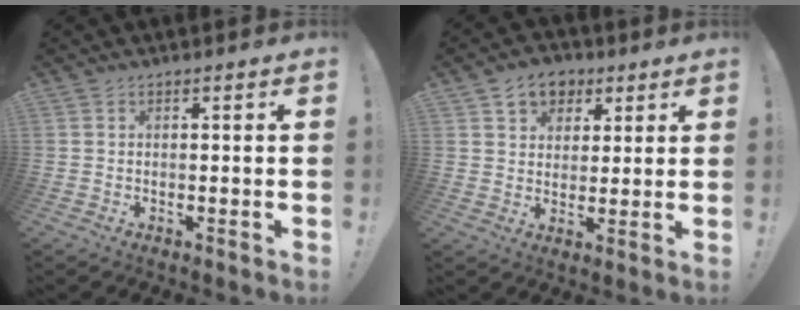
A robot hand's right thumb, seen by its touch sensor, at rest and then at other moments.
{"total": 8.6, "force": [4.3, 6.8, 3.1], "torque": [-0.041, -0.018, 0.082]}